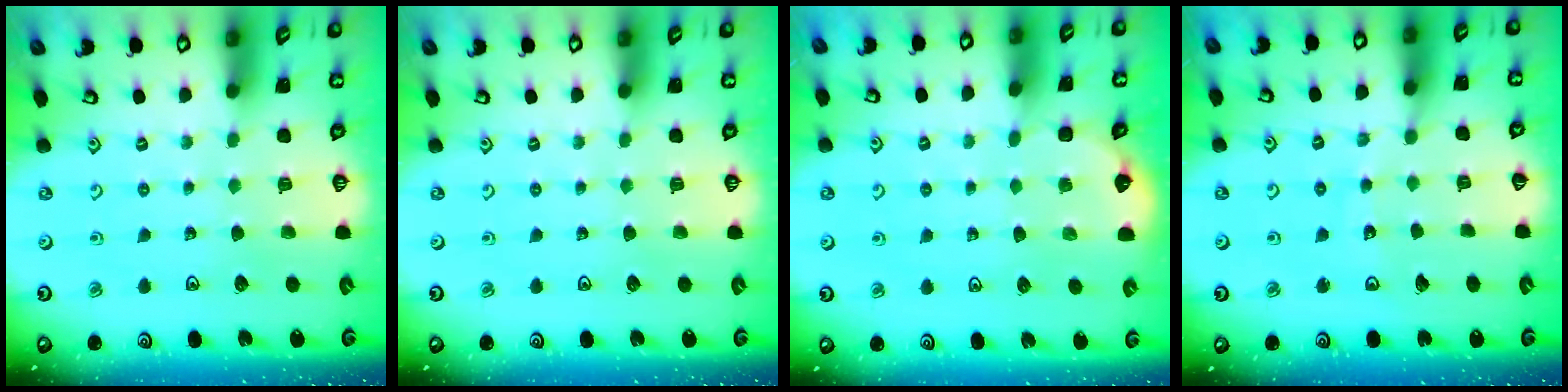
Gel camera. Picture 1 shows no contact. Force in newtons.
{"total": 0.0}
{"total": 1.7, "press": 1.7, "slide": 0.1}
{"total": 7.6, "press": 7.6, "slide": 0.9}